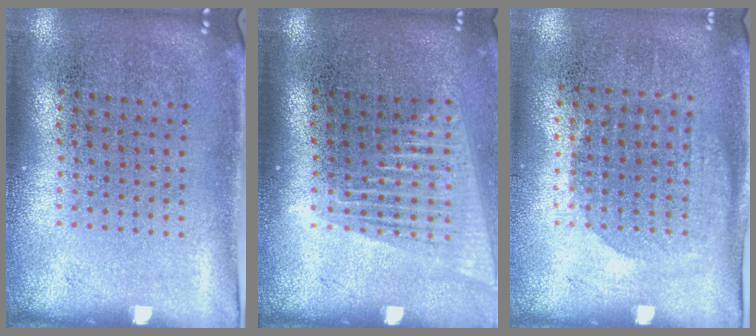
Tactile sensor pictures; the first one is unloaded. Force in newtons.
{"total": 1.7, "press": 1.5, "slide": 0.8}
{"total": 1.1, "press": 1.0, "slide": 0.5}